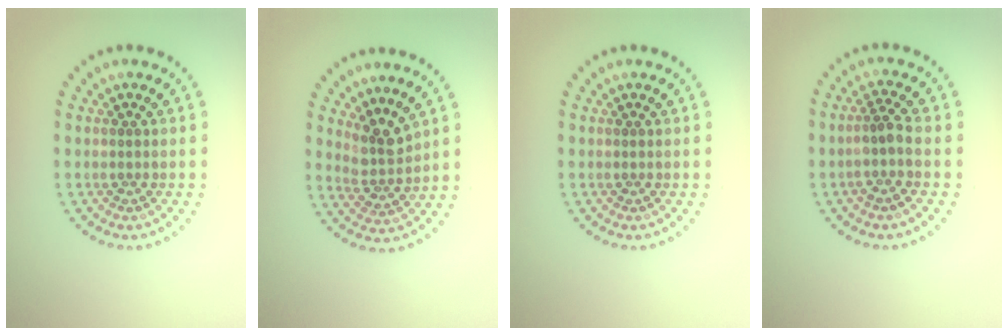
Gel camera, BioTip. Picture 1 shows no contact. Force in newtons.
{"total": 2.8, "press": 2.0, "slide": 2.0}
{"total": 0.0}
{"total": 1.9, "press": 1.5, "slide": 1.2}